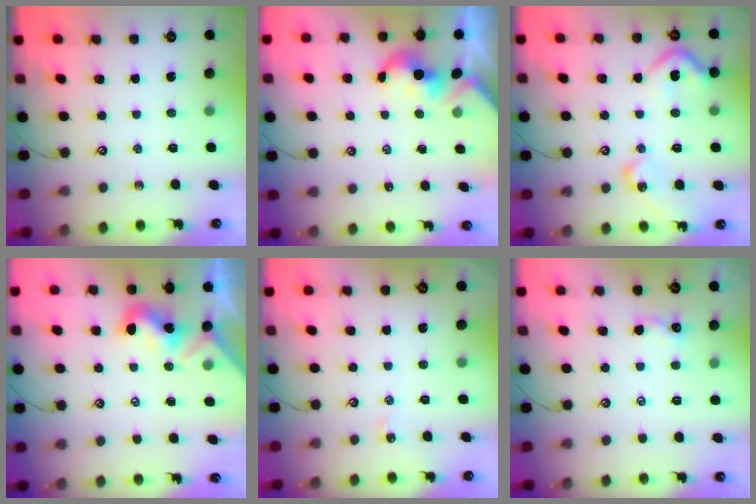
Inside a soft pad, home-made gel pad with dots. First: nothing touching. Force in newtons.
{"total": 2.3, "press": 2.3, "slide": 0.2}
{"total": 11.8, "press": 11.7, "slide": 1.2}
{"total": 1.7, "press": 1.7, "slide": 0.1}
{"total": 0.6, "press": 0.5, "slide": 0.4}
{"total": 2.3, "press": 2.2, "slide": 0.3}